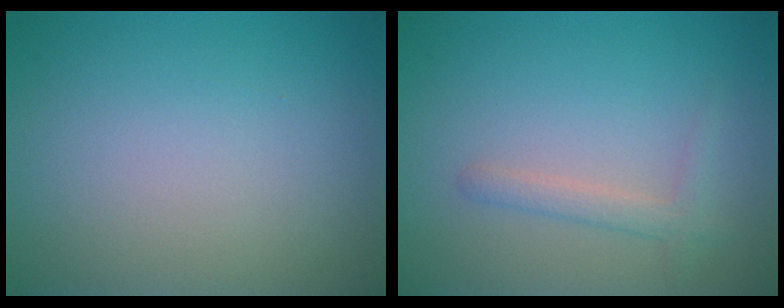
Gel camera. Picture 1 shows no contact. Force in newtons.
{"total": 1.7, "press": 1.7, "slide": 0.1}